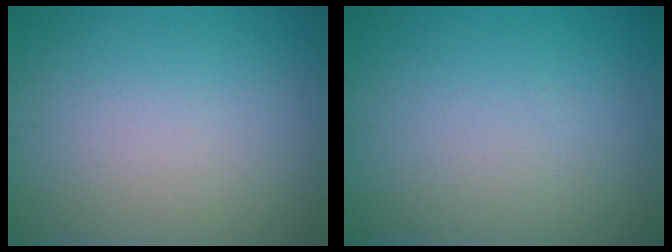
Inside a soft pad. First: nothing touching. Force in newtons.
{"total": 0.0}